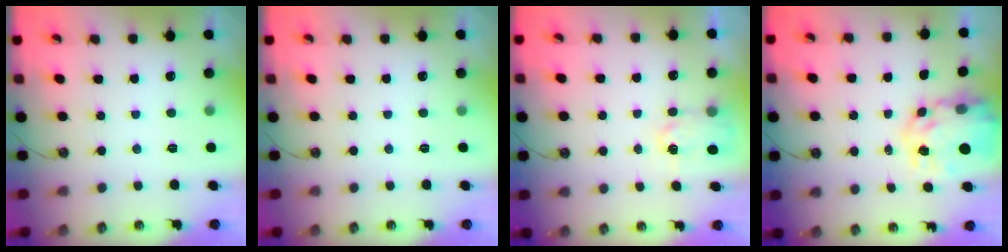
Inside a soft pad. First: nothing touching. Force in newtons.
{"total": 0.0}
{"total": 3.3, "press": 3.3, "slide": 0.3}
{"total": 10.3, "press": 10.2, "slide": 0.8}